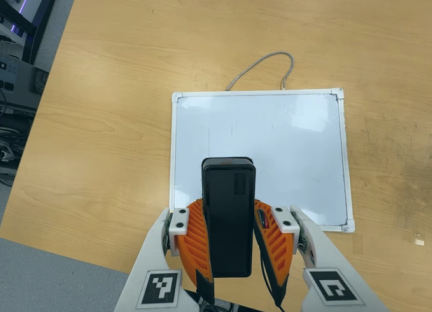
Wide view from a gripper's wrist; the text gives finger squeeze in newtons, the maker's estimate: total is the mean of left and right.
{"total": 5.9, "left": 5.1, "right": 6.7}